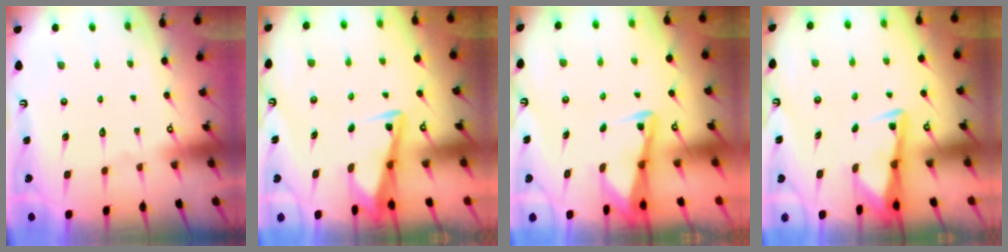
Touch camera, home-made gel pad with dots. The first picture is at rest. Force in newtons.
{"total": 3.4, "press": 3.4, "slide": 0.3}
{"total": 3.0, "press": 3.0, "slide": 0.4}
{"total": 3.1, "press": 3.1, "slide": 0.4}